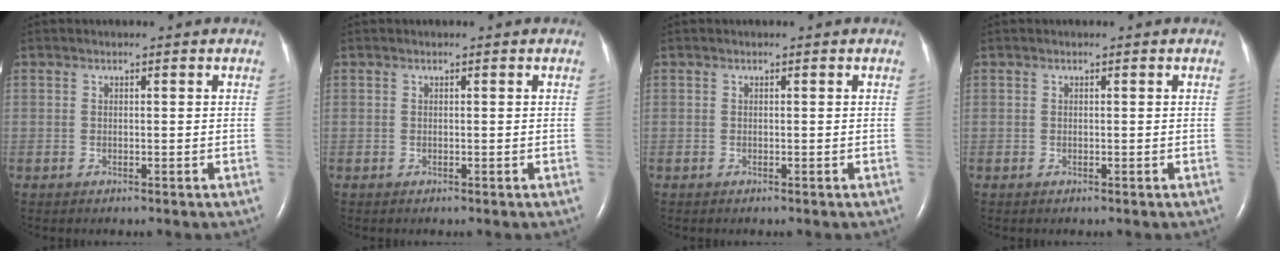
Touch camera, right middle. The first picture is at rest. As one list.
[{"total": 0.0}, {"total": 0.0}, {"total": 0.0}]